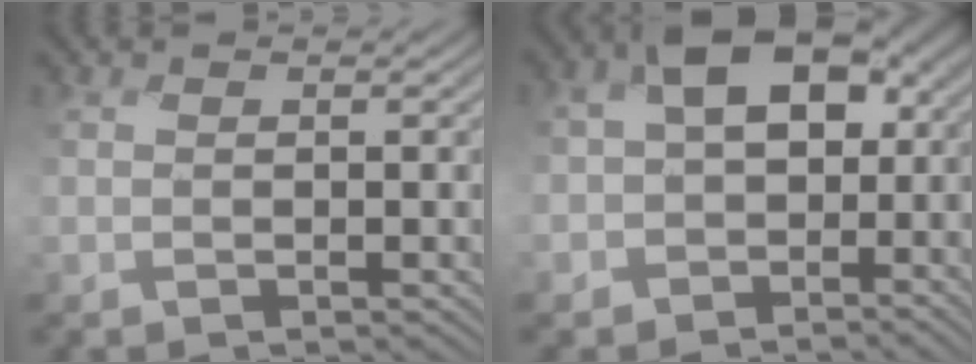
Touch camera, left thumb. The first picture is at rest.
{"total": 10.0, "force": [-1.1, 7.8, 6.2], "torque": [-0.118, -0.030, -0.027]}